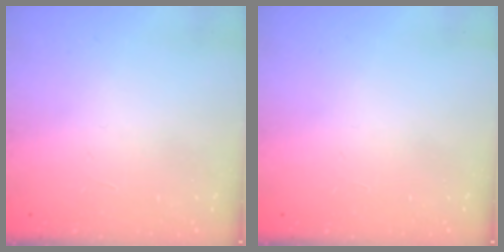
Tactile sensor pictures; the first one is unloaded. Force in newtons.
{"total": 0.0}